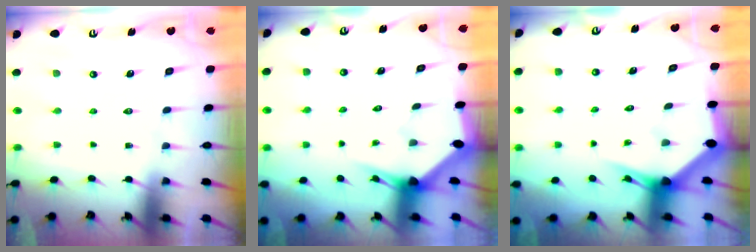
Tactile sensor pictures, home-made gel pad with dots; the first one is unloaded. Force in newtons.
{"total": 2.9, "press": 2.9, "slide": 0.1}
{"total": 2.9, "press": 2.9, "slide": 0.2}